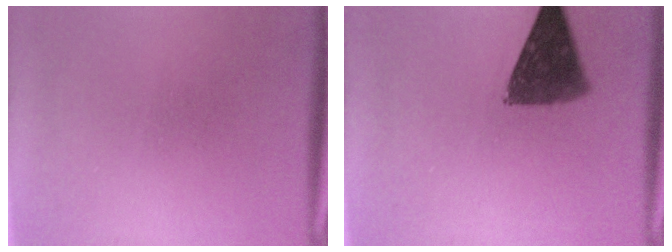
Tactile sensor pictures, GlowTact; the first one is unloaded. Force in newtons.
{"total": 9.9}